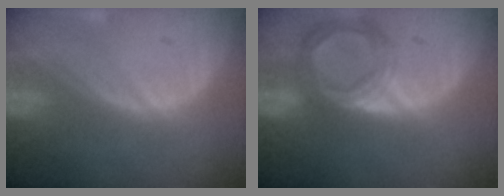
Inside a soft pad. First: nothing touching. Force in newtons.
{"total": 6.7, "press": 6.1, "slide": 2.7}